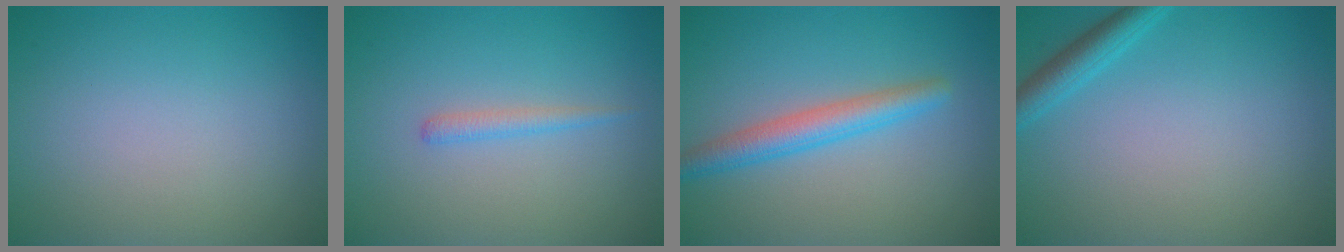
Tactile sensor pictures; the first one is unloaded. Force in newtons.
{"total": 1.2, "press": 1.2, "slide": 0.0}
{"total": 3.3, "press": 3.3, "slide": 0.0}
{"total": 2.3, "press": 2.2, "slide": 0.2}